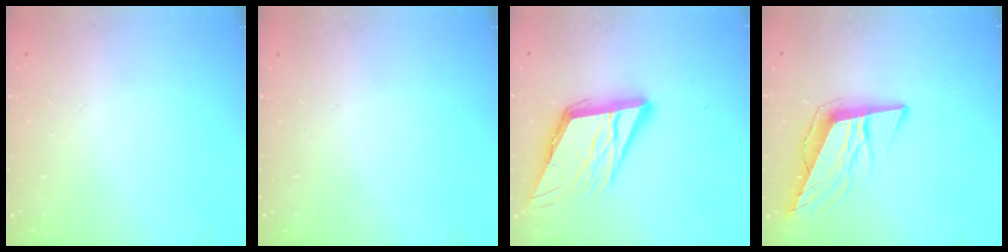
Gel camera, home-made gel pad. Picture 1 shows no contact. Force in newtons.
{"total": 0.0}
{"total": 13.7, "press": 13.5, "slide": 2.4}
{"total": 11.4, "press": 10.8, "slide": 3.6}